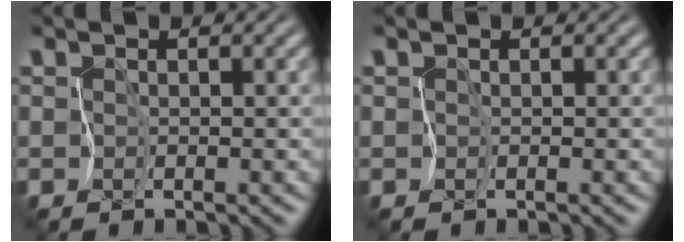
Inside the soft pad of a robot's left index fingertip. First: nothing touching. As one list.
[{"total": 0.0}]